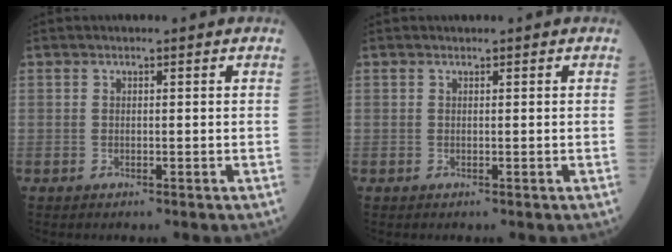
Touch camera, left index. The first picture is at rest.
{"total": 0.0}